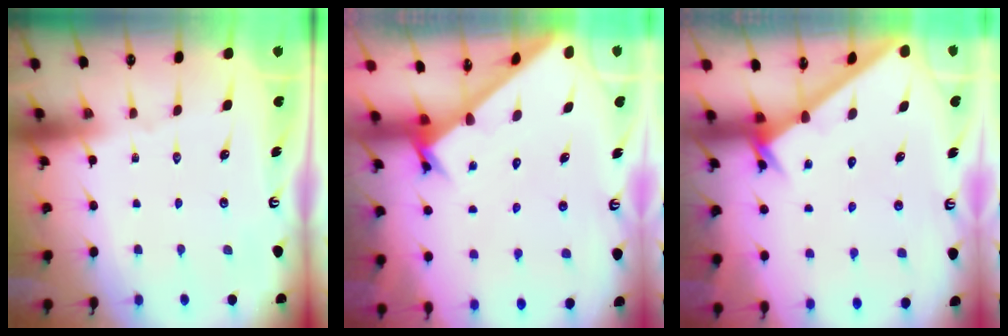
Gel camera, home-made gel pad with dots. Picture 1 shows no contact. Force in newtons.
{"total": 2.8, "press": 2.7, "slide": 0.3}
{"total": 2.6, "press": 2.6, "slide": 0.1}